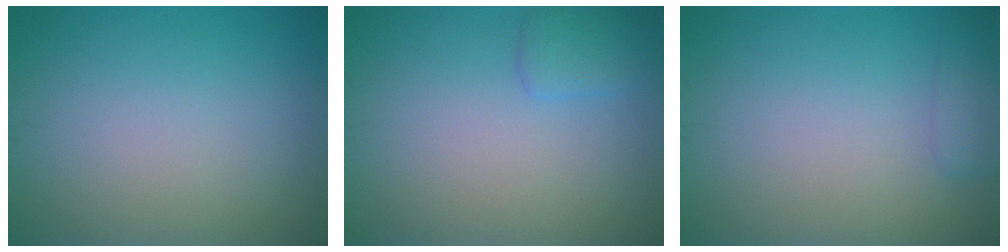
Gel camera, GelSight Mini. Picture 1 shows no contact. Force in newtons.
{"total": 1.6, "press": 1.6, "slide": 0.1}
{"total": 1.5, "press": 1.5, "slide": 0.1}